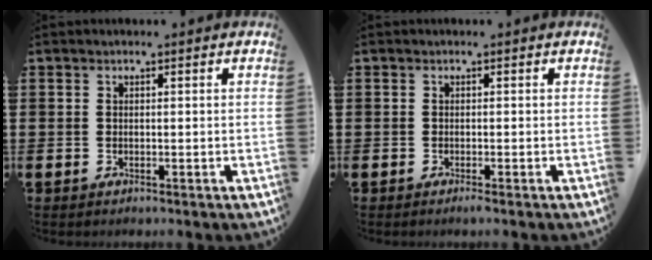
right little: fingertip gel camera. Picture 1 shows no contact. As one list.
[{"total": 0.6, "force": [-0.4, 0.0, 0.5], "torque": [-0.008, -0.002, -0.007]}]